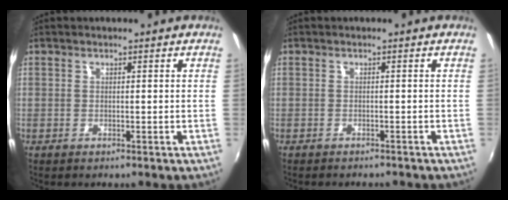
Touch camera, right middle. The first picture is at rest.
{"total": 2.3, "force": [-2.2, 0.5, 0.8], "torque": [-0.020, -0.011, -0.030]}